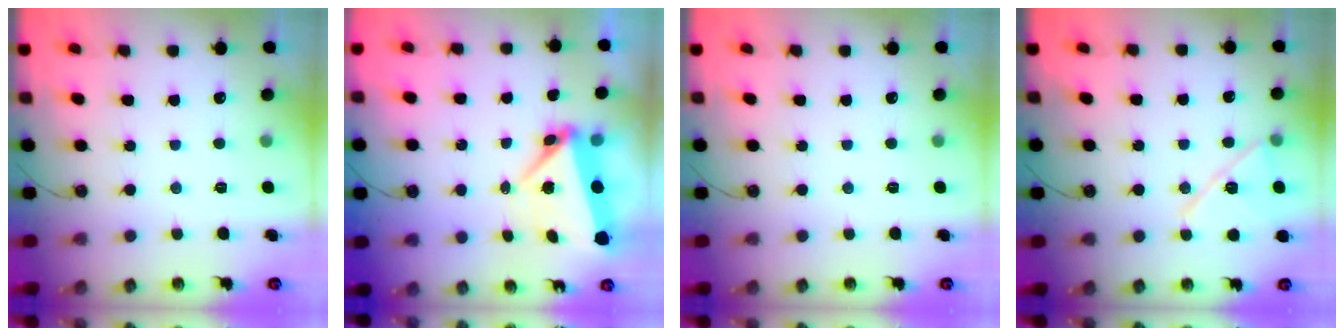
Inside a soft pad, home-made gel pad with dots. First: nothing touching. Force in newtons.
{"total": 7.0, "press": 6.9, "slide": 0.7}
{"total": 0.0}
{"total": 14.2, "press": 14.0, "slide": 2.6}